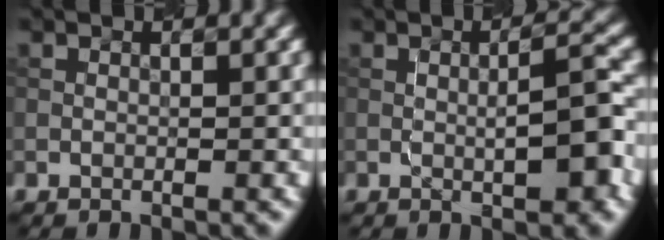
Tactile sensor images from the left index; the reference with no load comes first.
{"total": 4.8, "force": [-0.4, 1.0, 4.7], "torque": [-0.076, 0.005, -0.006]}